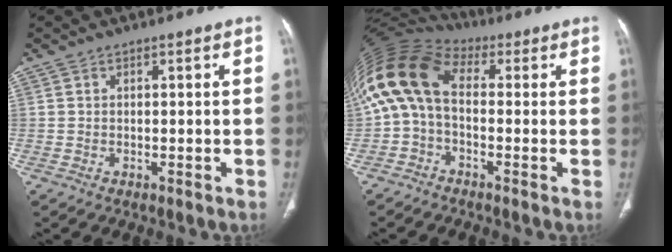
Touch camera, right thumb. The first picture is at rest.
{"total": 13.9, "force": [0.9, 8.5, 10.9], "torque": [-0.220, 0.047, 0.004]}